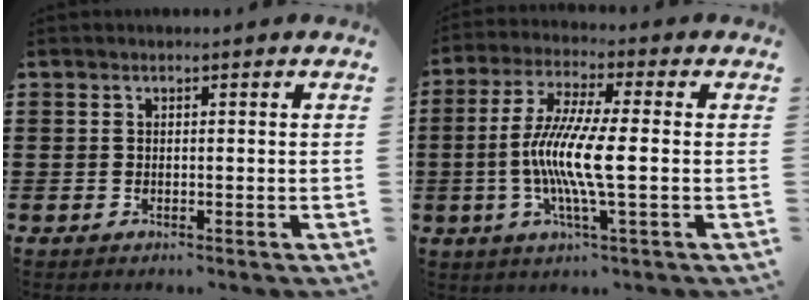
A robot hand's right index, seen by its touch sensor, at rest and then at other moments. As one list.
[{"total": 9.5, "force": [-1.2, 0.7, 9.4], "torque": [-0.201, -0.019, -0.033]}]